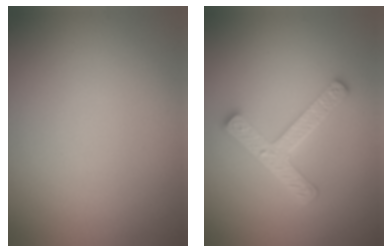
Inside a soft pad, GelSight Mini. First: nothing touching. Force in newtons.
{"total": 4.4, "press": 3.4, "slide": 2.9}